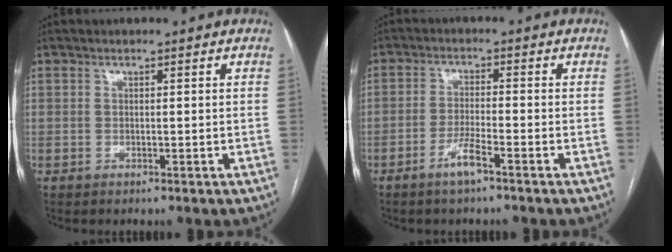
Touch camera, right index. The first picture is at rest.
{"total": 3.9, "force": [-2.6, 0.1, 2.9], "torque": [-0.060, -0.003, -0.051]}